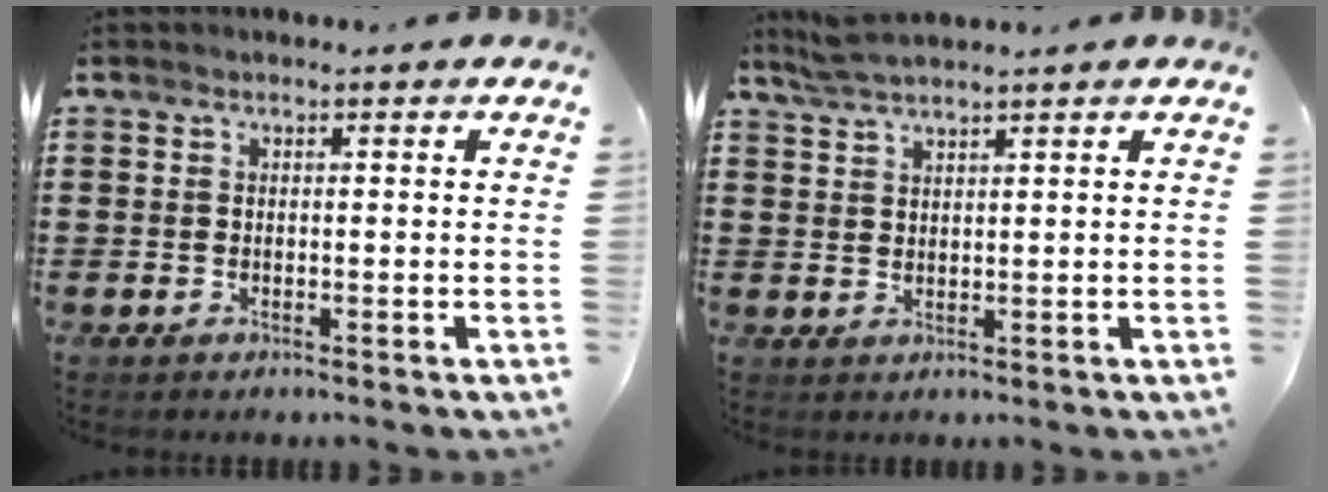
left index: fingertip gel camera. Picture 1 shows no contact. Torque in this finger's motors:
{"motor_torque": [0.69, -0.44, 0.12, 0.03]}